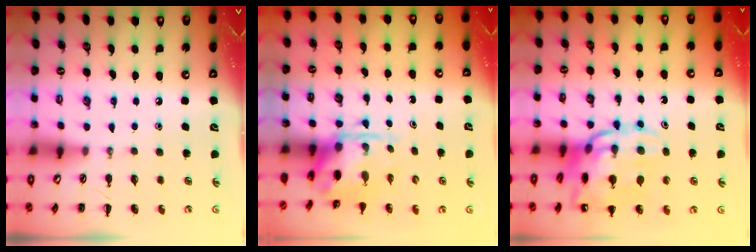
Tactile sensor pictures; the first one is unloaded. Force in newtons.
{"total": 3.8, "press": 3.7, "slide": 0.8}
{"total": 16.8, "press": 16.5, "slide": 3.4}